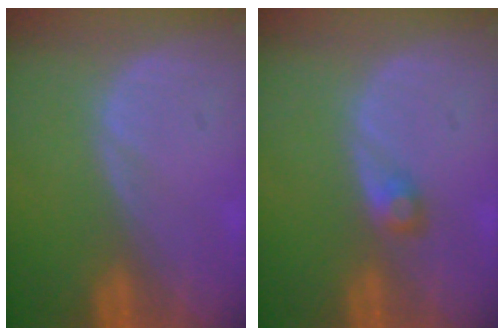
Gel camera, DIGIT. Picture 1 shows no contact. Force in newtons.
{"total": 1.8, "press": 1.7, "slide": 0.3}